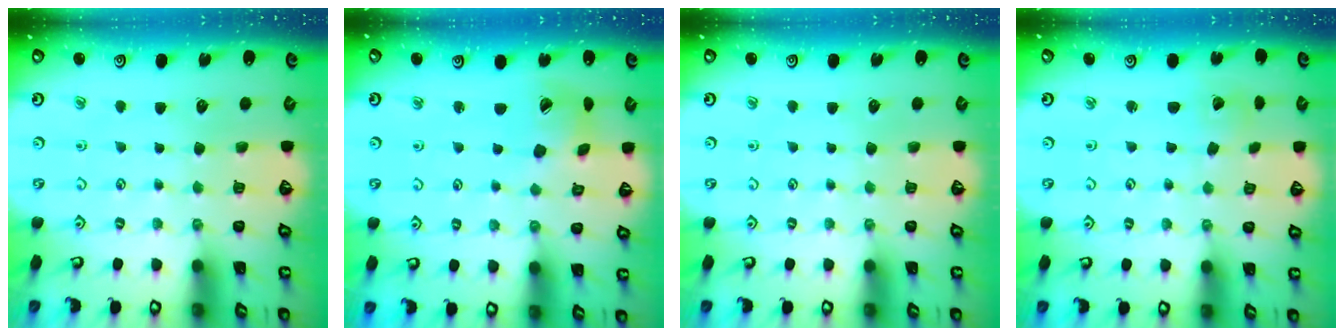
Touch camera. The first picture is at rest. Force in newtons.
{"total": 6.7, "press": 6.7, "slide": 0.9}
{"total": 0.0}
{"total": 1.7, "press": 1.7, "slide": 0.1}